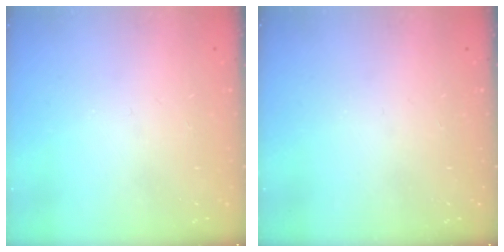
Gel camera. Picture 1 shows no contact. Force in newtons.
{"total": 0.0}